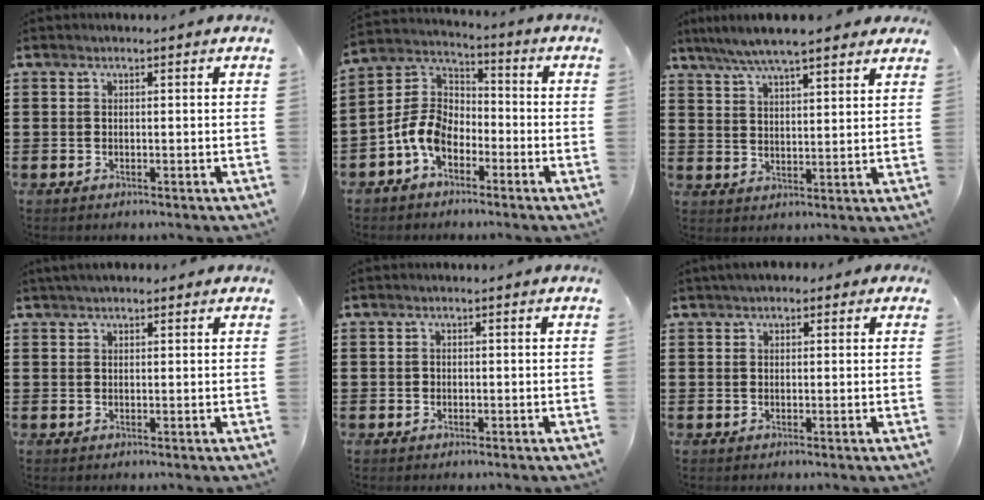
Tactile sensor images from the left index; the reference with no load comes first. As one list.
[{"total": 7.7, "force": [-4.0, 5.0, 4.3], "torque": [-0.131, -0.001, -0.090]}, {"total": 6.7, "force": [5.8, 0.9, 3.3], "torque": [-0.081, -0.011, 0.103]}, {"total": 1.9, "force": [1.6, 0.6, 0.8], "torque": [-0.018, 0.006, 0.029]}, {"total": 0.5, "force": [0.0, 0.5, 0.1], "torque": [-0.005, 0.003, 0.000]}, {"total": 1.9, "force": [1.2, 1.0, 1.0], "torque": [-0.022, 0.009, 0.022]}]